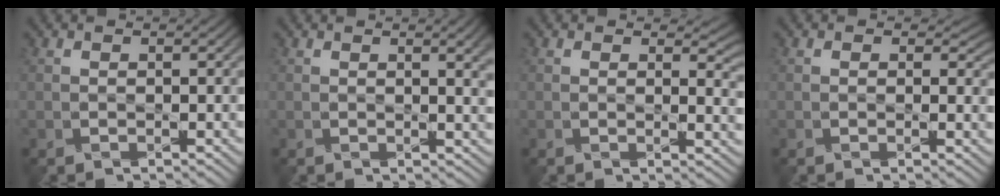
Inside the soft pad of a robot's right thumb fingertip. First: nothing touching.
{"total": 3.2, "force": [1.1, 0.8, 2.9], "torque": [-0.038, 0.003, 0.018]}
{"total": 3.4, "force": [1.5, 1.6, 2.6], "torque": [-0.033, -0.010, 0.024]}
{"total": 1.6, "force": [0.5, 1.1, 1.0], "torque": [-0.016, -0.009, 0.005]}